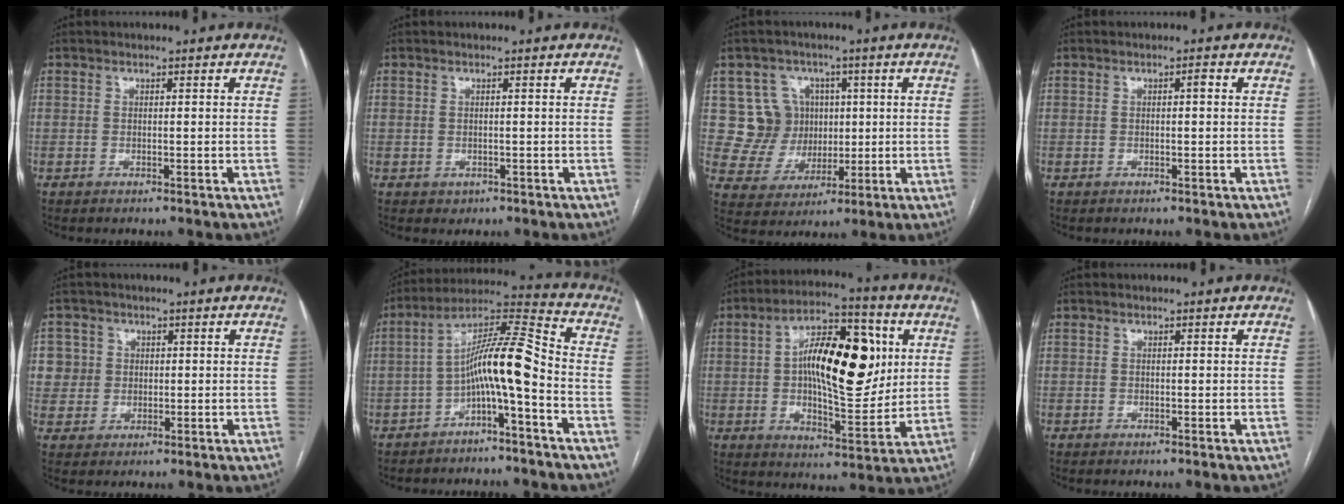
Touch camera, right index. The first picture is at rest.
{"total": 0.8, "force": [-0.2, 0.7, 0.4], "torque": [-0.008, 0.001, 0.003]}
{"total": 9.2, "force": [2.5, 8.8, 1.1], "torque": [-0.019, 0.035, 0.055]}
{"total": 0.9, "force": [0.1, 0.2, 0.9], "torque": [-0.012, 0.003, 0.001]}
{"total": 6.2, "force": [1.4, 6.0, 0.3], "torque": [0.001, 0.017, 0.032]}
{"total": 10.9, "force": [-3.4, 0.7, 10.4], "torque": [-0.178, 0.035, -0.062]}
{"total": 18.0, "force": [3.2, 6.6, 16.5], "torque": [-0.270, 0.025, 0.052]}
{"total": 0.0}